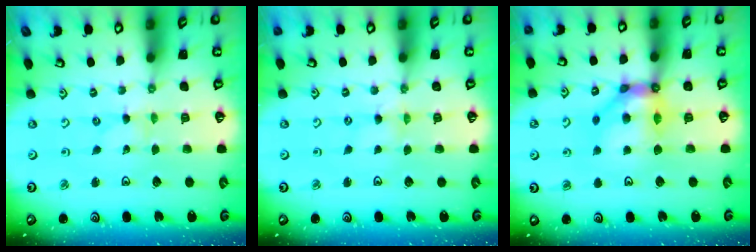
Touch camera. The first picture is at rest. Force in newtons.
{"total": 0.0}
{"total": 11.5, "press": 11.4, "slide": 1.6}